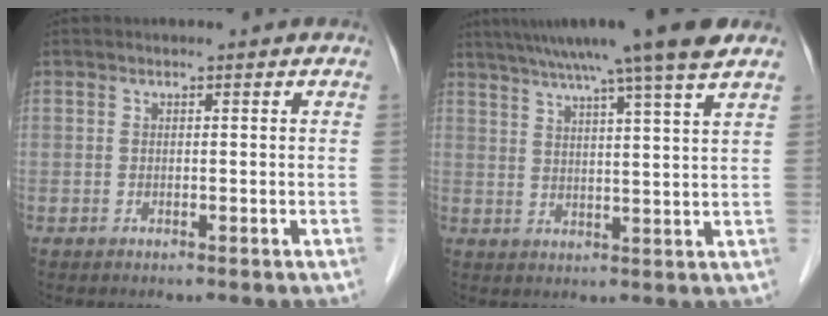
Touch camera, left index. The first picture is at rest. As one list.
[{"total": 14.6, "force": [11.5, -1.2, 8.9], "torque": [-0.147, 0.024, 0.158]}]